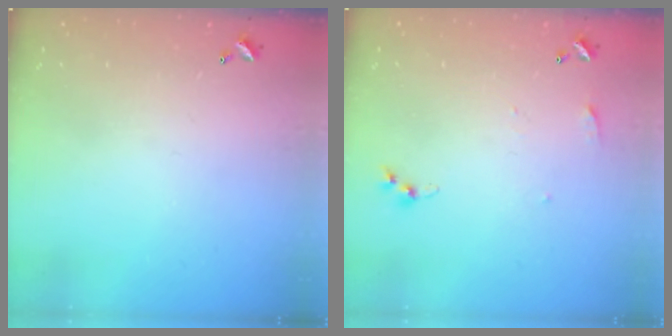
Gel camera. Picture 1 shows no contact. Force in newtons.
{"total": 3.8, "press": 3.8, "slide": 0.5}